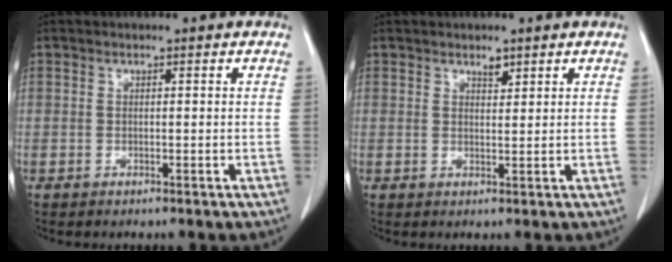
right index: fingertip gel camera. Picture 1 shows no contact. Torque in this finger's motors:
{"motor_torque": [0.02, 0.01, 0.00, 0.00]}